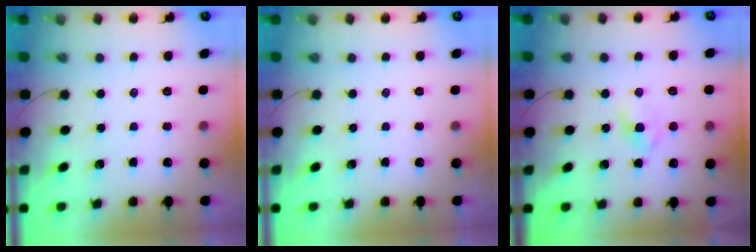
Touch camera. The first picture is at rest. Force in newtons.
{"total": 0.0}
{"total": 2.7, "press": 2.5, "slide": 1.1}